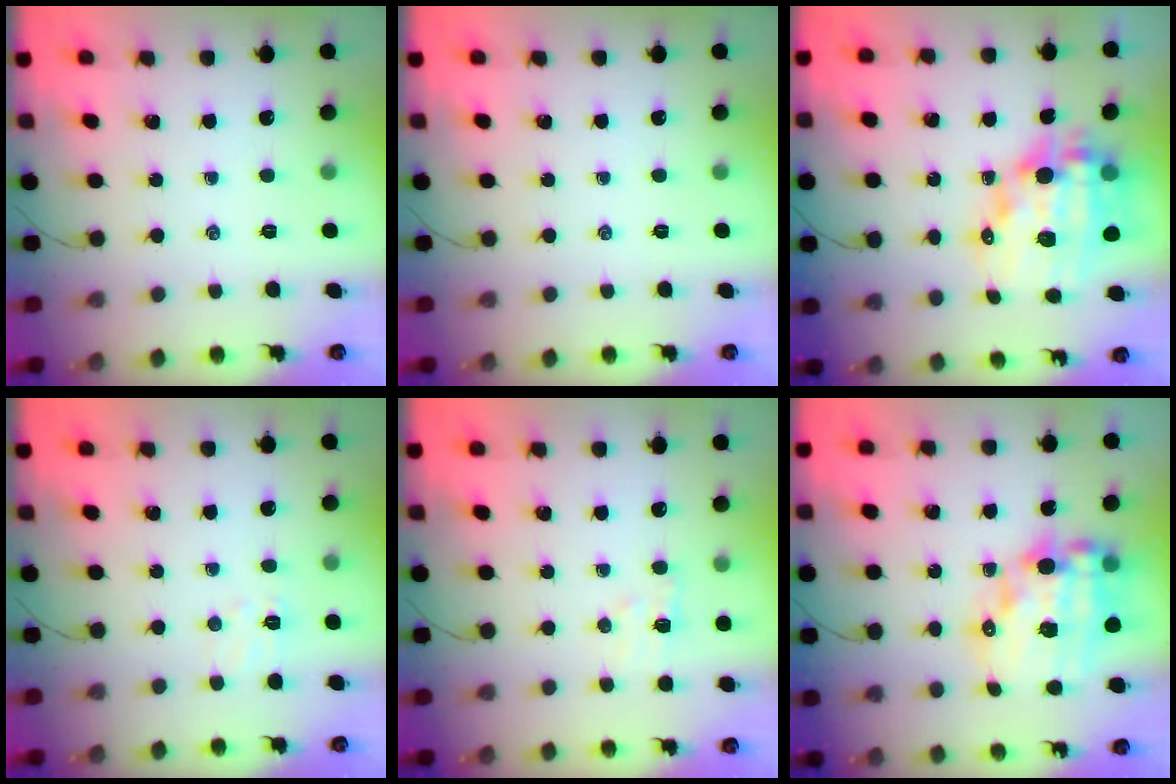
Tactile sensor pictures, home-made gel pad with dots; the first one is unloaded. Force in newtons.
{"total": 0.0}
{"total": 16.2, "press": 15.8, "slide": 3.5}
{"total": 5.4, "press": 5.2, "slide": 1.4}
{"total": 5.2, "press": 5.0, "slide": 1.3}
{"total": 18.9, "press": 18.5, "slide": 4.0}